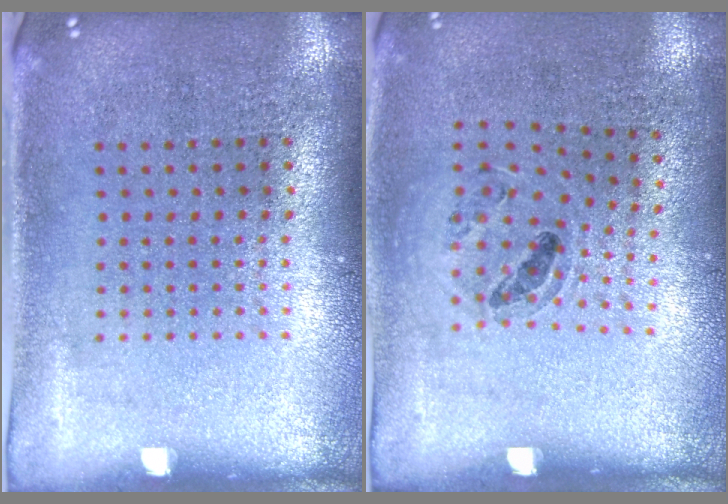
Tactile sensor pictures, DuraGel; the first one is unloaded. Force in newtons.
{"total": 0.9, "press": 0.8, "slide": 0.3}